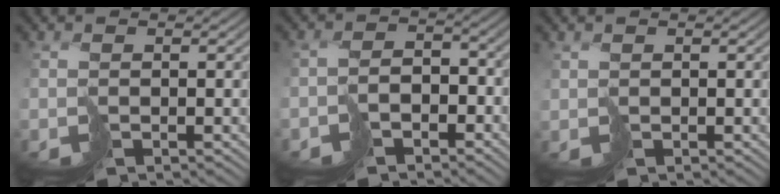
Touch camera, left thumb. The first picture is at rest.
{"total": 3.9, "force": [-3.1, 2.2, 0.7], "torque": [-0.003, -0.007, -0.056]}
{"total": 0.7, "force": [0.6, 0.3, -0.2], "torque": [0.003, -0.002, 0.012]}